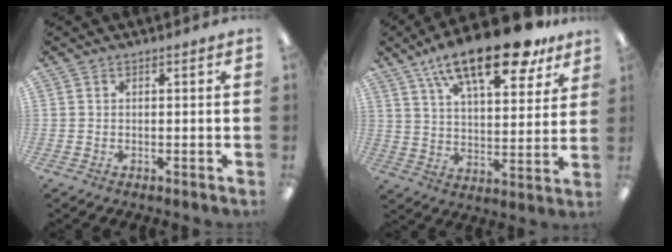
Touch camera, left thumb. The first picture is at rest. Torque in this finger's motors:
{"motor_torque": [0.55, 0.49, 1.73, -1.05, 0.16]}